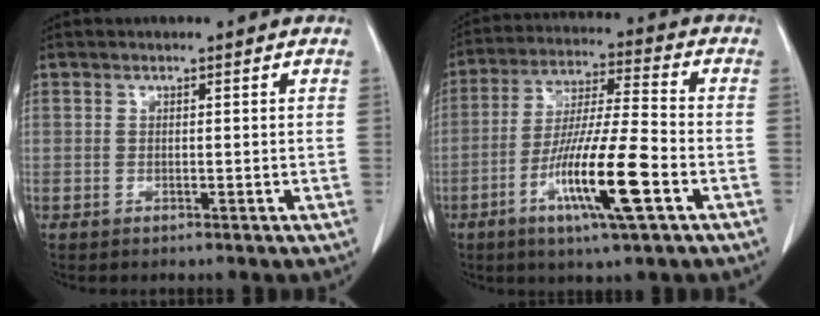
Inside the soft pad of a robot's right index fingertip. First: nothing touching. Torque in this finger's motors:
{"motor_torque": [1.83, -0.31, 1.04, 0.18]}